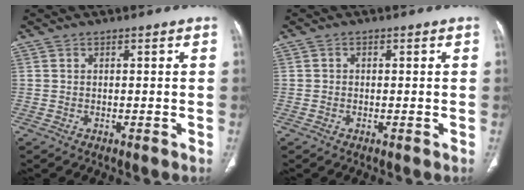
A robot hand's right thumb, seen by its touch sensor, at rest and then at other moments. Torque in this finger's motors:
{"motor_torque": [-0.03, -0.71, -0.27, 0.06, 0.03]}